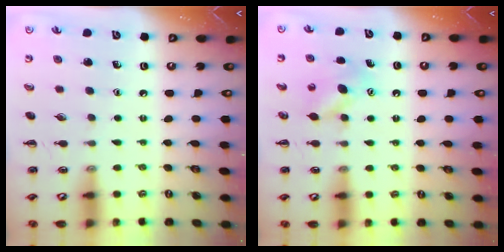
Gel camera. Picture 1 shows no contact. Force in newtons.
{"total": 5.2, "press": 5.1, "slide": 0.9}